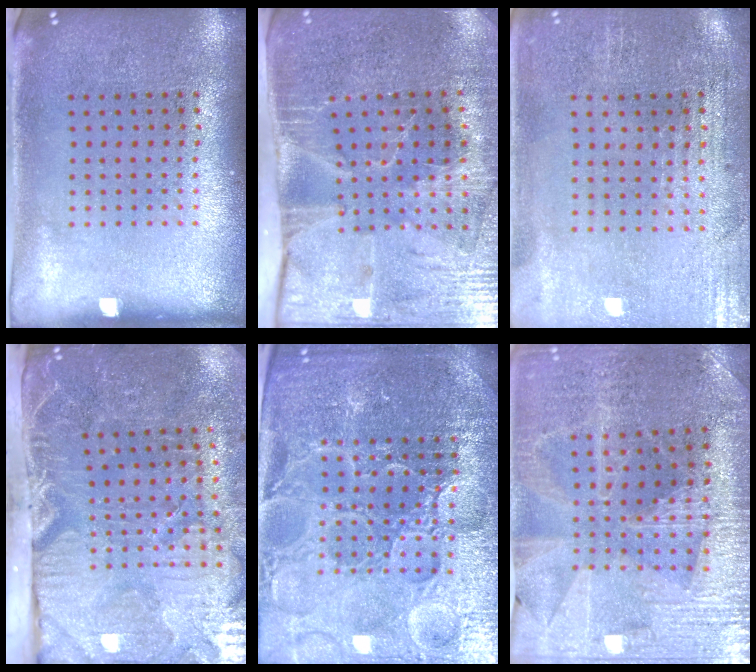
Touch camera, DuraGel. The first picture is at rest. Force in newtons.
{"total": 4.3, "press": 3.6, "slide": 2.4}
{"total": 0.6, "press": 0.5, "slide": 0.4}
{"total": 4.8, "press": 4.2, "slide": 2.3}
{"total": 5.5, "press": 5.1, "slide": 2.1}
{"total": 3.0, "press": 2.9, "slide": 0.5}